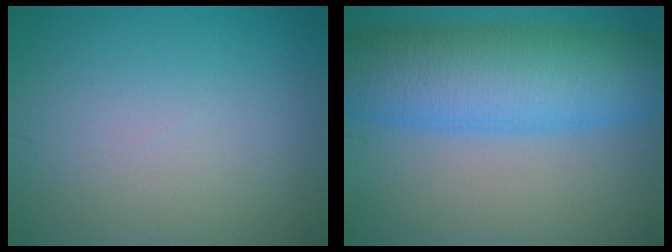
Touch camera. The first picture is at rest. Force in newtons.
{"total": 10.7, "press": 10.7, "slide": 0.3}